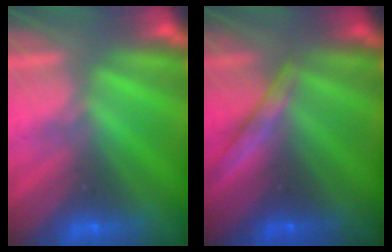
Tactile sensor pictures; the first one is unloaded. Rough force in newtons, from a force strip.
{"total": 2.2}